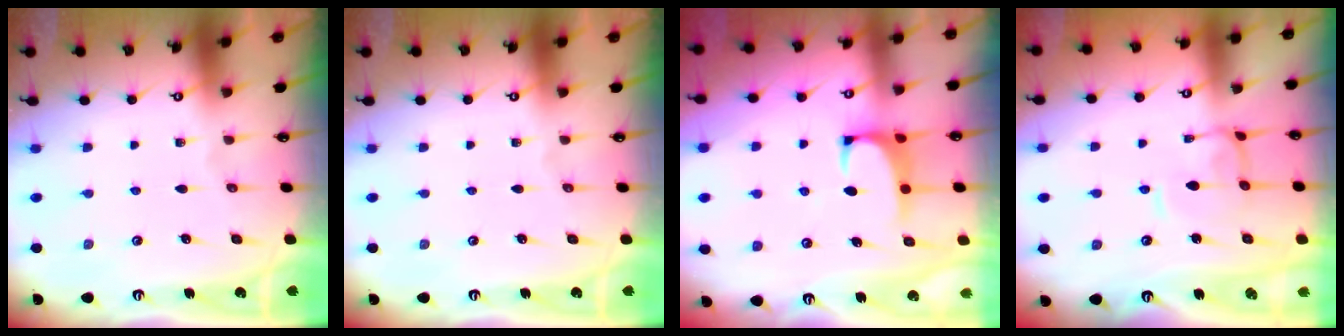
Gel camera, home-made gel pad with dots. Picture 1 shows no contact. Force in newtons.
{"total": 0.0}
{"total": 1.3, "press": 1.0, "slide": 0.7}
{"total": 2.2, "press": 2.1, "slide": 0.6}